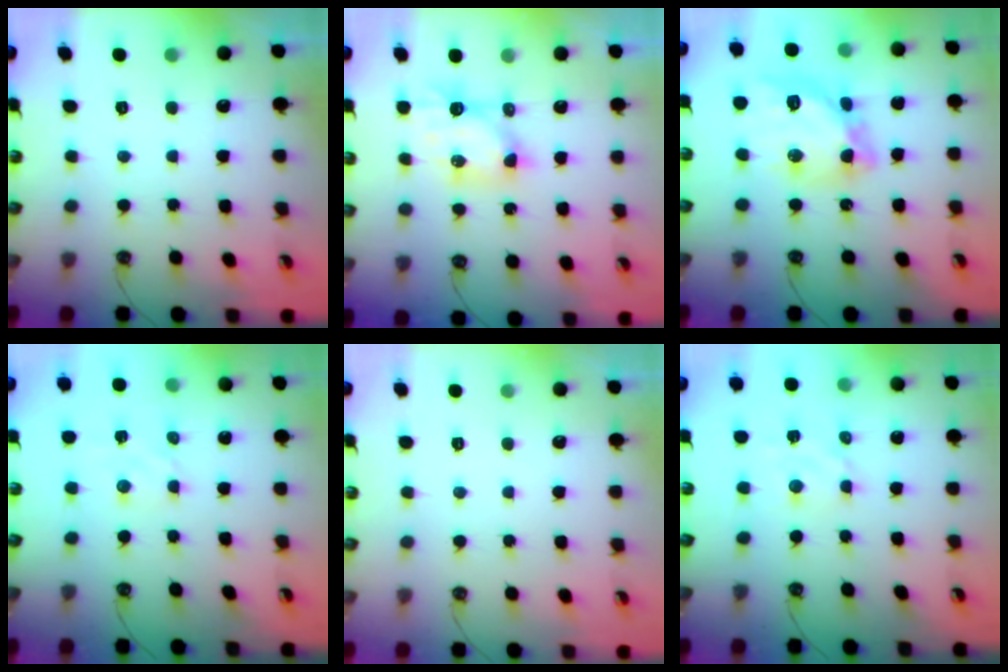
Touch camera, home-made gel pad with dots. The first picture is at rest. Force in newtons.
{"total": 6.1, "press": 6.1, "slide": 0.1}
{"total": 15.7, "press": 15.6, "slide": 1.3}
{"total": 2.5, "press": 2.5, "slide": 0.4}
{"total": 0.0}
{"total": 3.5, "press": 3.4, "slide": 0.6}